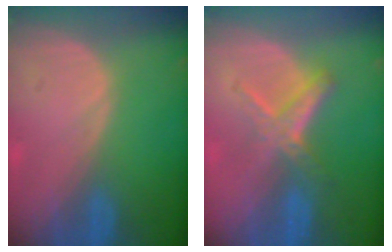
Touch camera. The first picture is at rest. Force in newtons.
{"total": 5.2, "press": 5.1, "slide": 0.8}